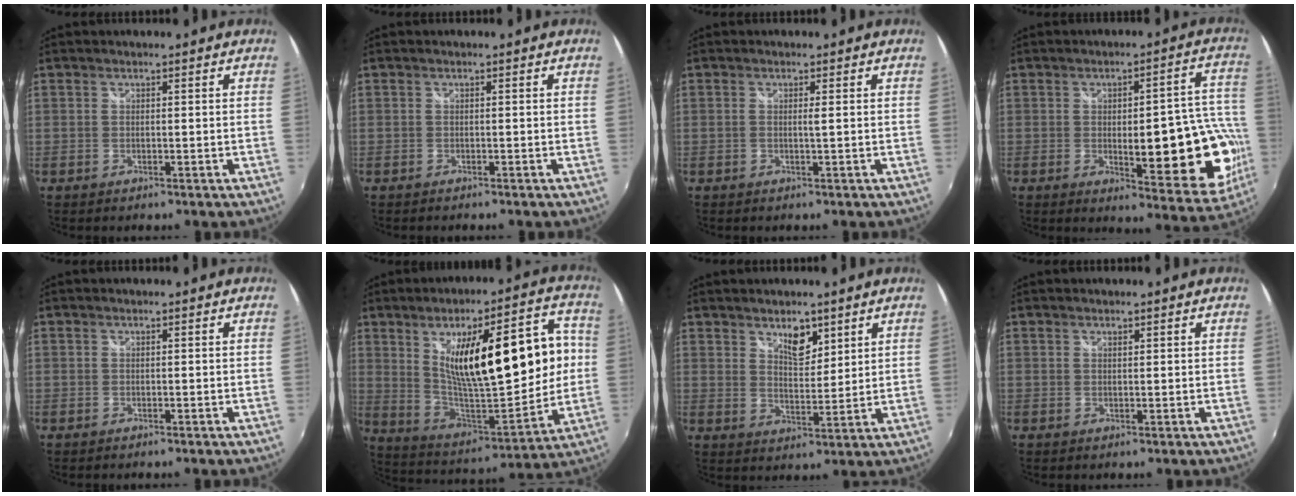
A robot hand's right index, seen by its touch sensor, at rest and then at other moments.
{"total": 0.5, "force": [-0.5, 0.1, 0.1], "torque": [-0.003, -0.003, -0.011]}
{"total": 0.7, "force": [0.2, -0.3, 0.6], "torque": [-0.008, 0.000, 0.004]}
{"total": 17.3, "force": [-3.5, 5.3, 16.1], "torque": [-0.203, 0.002, -0.030]}
{"total": 0.0}
{"total": 23.6, "force": [3.6, 7.7, 22.1], "torque": [-0.346, 0.002, 0.077]}
{"total": 5.4, "force": [3.8, 2.4, 3.0], "torque": [-0.040, 0.000, 0.064]}
{"total": 0.6, "force": [0.5, 0.1, 0.2], "torque": [-0.002, 0.001, 0.009]}